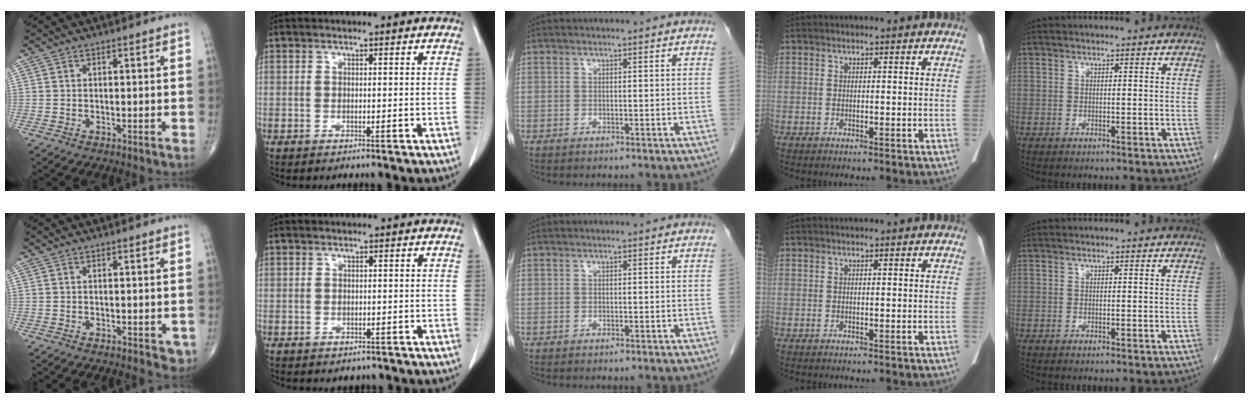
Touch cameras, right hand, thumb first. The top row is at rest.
{"thumb": {"total": 2.5, "force": [-0.7, 1.4, 1.9], "torque": [-0.006, -0.001, -0.009]}, "index": {"total": 1.7, "force": [-0.8, 1.5, 0.2], "torque": [-0.002, 0.004, -0.007]}}